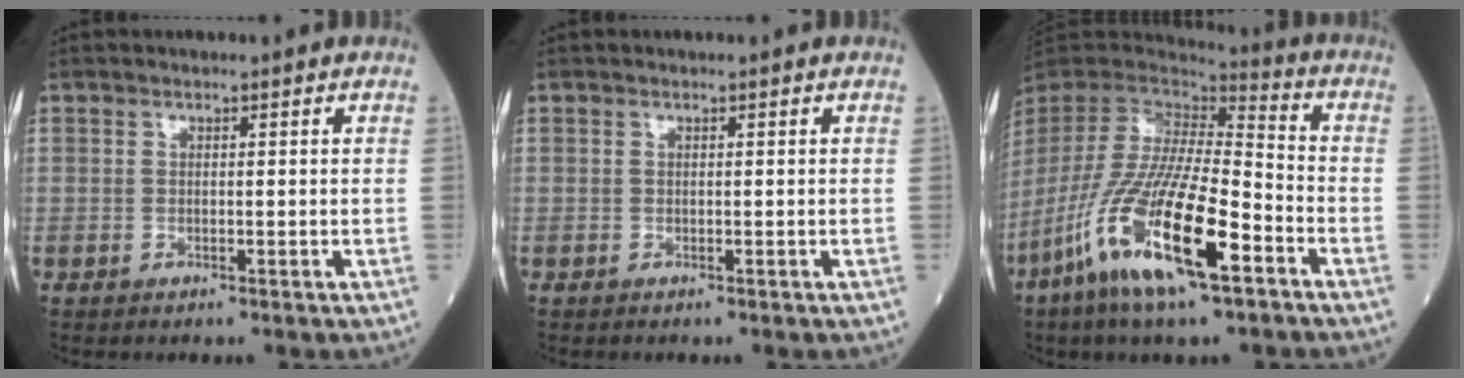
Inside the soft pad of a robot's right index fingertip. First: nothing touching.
{"total": 0.0}
{"total": 20.6, "force": [-10.3, 3.2, 17.6], "torque": [-0.375, -0.055, -0.198]}